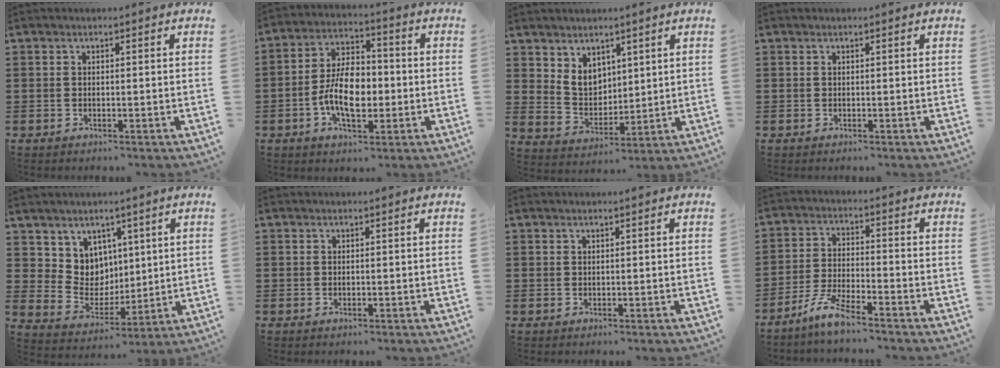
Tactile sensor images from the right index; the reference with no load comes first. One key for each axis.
{"total": 8.8, "fx": -1.8, "fy": 4.9, "fz": 7.0, "tx": -0.144, "ty": 0.004, "tz": -0.040}
{"total": 5.6, "fx": 3.3, "fy": 4.1, "fz": 1.9, "tx": -0.056, "ty": 0.003, "tz": 0.063}
{"total": 0.0}
{"total": 7.1, "fx": 3.9, "fy": 6.0, "fz": 0.3, "tx": -0.042, "ty": -0.027, "tz": 0.077}
{"total": 0.0}
{"total": 0.0}
{"total": 5.8, "fx": -4.8, "fy": 0.2, "fz": 3.3, "tx": -0.088, "ty": -0.012, "tz": -0.097}